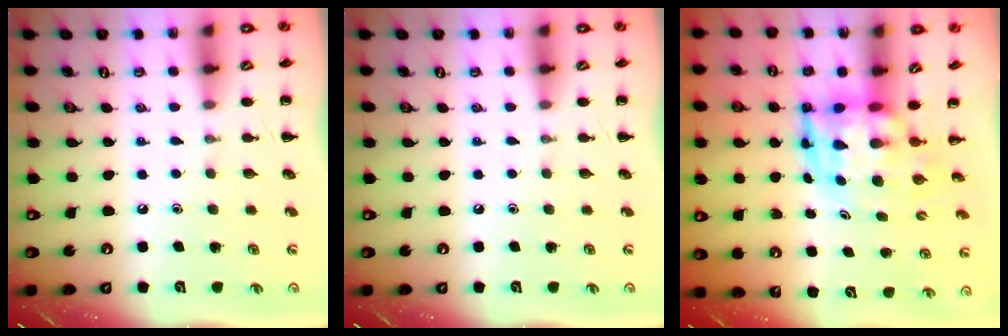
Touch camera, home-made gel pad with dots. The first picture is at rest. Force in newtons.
{"total": 0.0}
{"total": 6.2, "press": 5.9, "slide": 1.9}